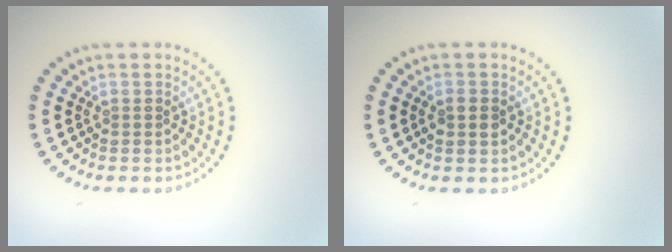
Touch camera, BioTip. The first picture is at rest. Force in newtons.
{"total": 1.5, "press": 1.4, "slide": 0.1}